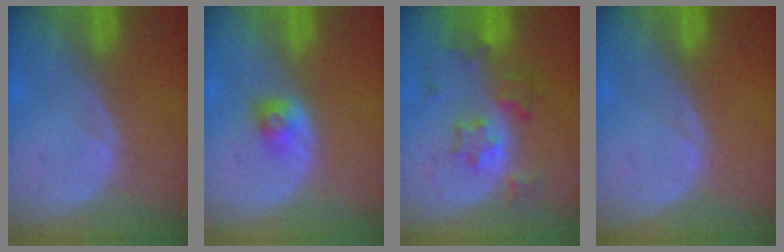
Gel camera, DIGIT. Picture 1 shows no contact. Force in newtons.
{"total": 2.5, "press": 2.3, "slide": 0.9}
{"total": 5.8, "press": 5.8, "slide": 0.8}
{"total": 0.0}